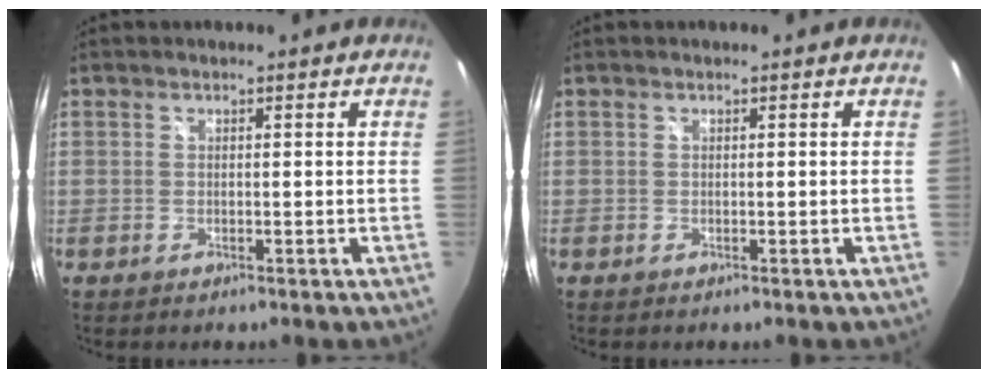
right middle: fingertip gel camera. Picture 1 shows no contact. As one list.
[{"total": 0.0}]